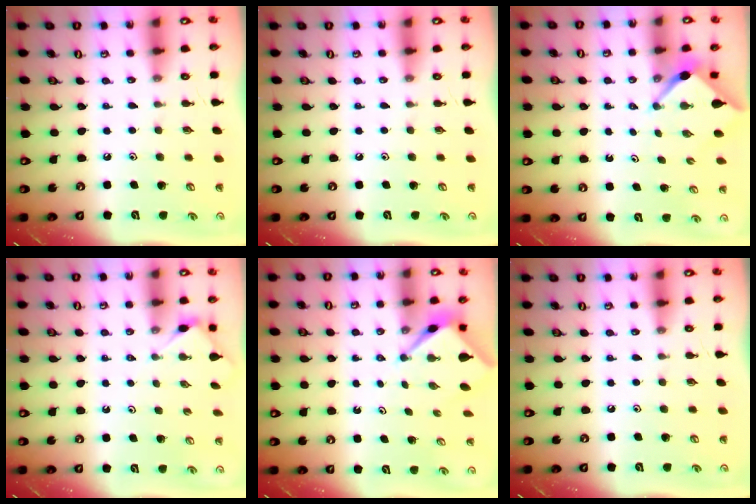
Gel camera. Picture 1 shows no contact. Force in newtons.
{"total": 0.0}
{"total": 2.6, "press": 2.6, "slide": 0.3}
{"total": 3.6, "press": 3.6, "slide": 0.4}
{"total": 2.7, "press": 2.7, "slide": 0.2}
{"total": 0.0}